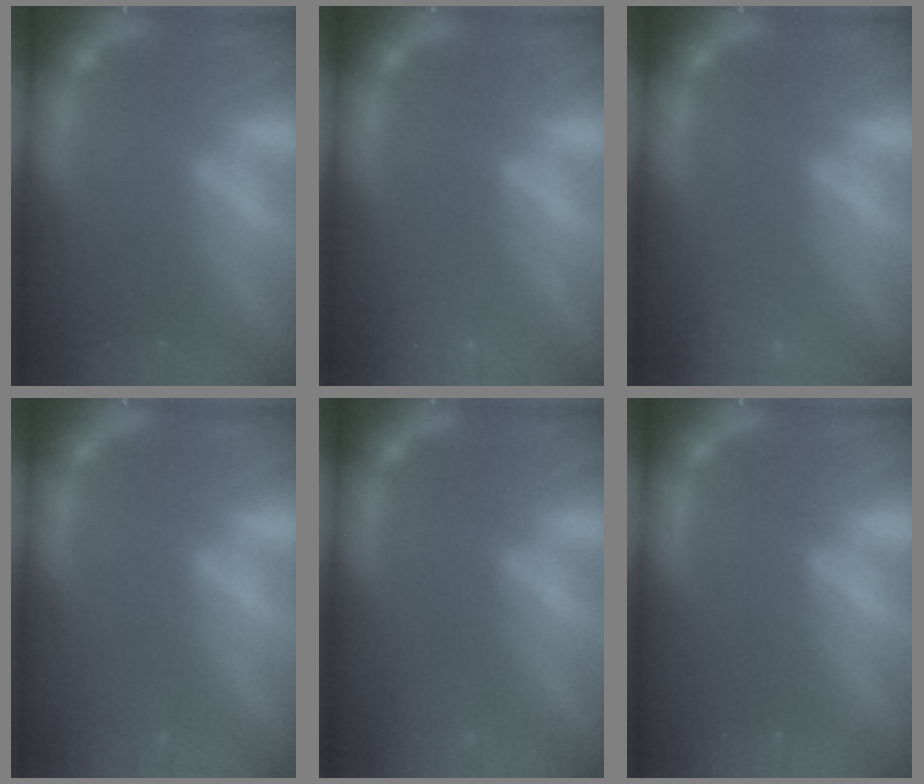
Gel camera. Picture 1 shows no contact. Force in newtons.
{"total": 7.0}
{"total": 9.1}
{"total": 0.9}
{"total": 3.0}
{"total": 0.0}